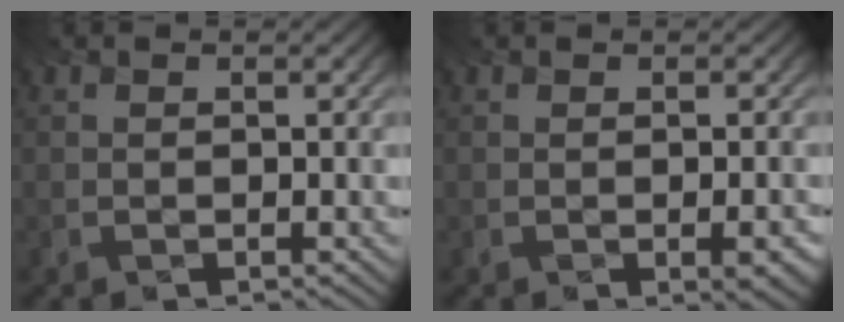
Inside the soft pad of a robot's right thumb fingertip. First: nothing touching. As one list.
[{"total": 3.1, "force": [-1.0, 1.0, 2.7], "torque": [-0.025, 0.001, -0.014]}]